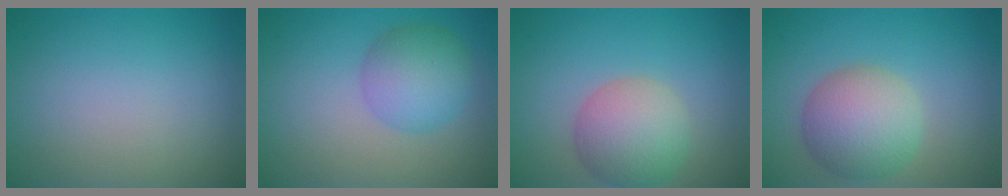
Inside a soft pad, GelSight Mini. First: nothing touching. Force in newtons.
{"total": 4.5, "press": 4.5, "slide": 0.1}
{"total": 5.5, "press": 5.5, "slide": 0.3}
{"total": 6.1, "press": 6.1, "slide": 0.3}